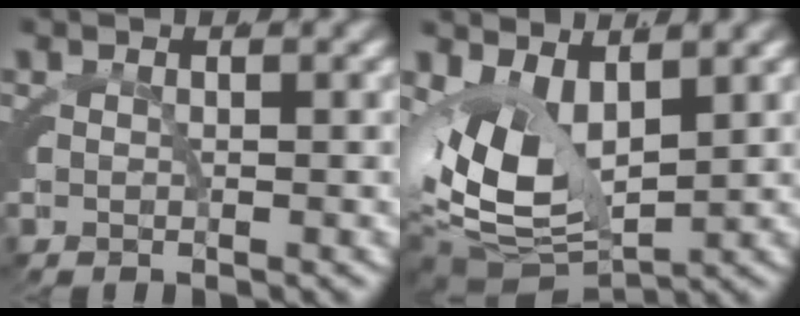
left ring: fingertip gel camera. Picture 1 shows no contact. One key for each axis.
{"total": 10.9, "fx": -1.6, "fy": 8.1, "fz": 7.1, "tx": -0.160, "ty": -0.059, "tz": -0.004}